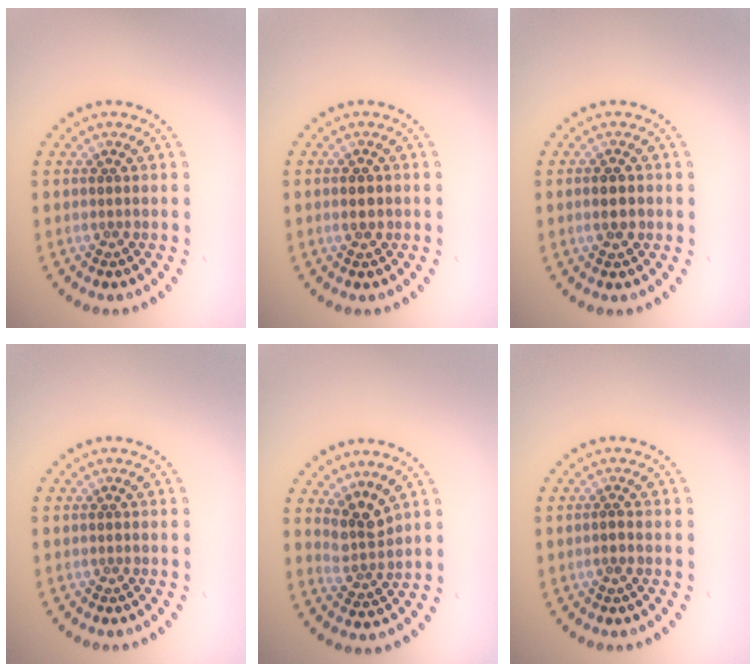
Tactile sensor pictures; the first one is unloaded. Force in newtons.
{"total": 2.0, "press": 2.0, "slide": 0.1}
{"total": 2.0, "press": 1.9, "slide": 0.4}
{"total": 0.0}
{"total": 2.7, "press": 2.0, "slide": 1.9}
{"total": 0.6, "press": 0.3, "slide": 0.5}